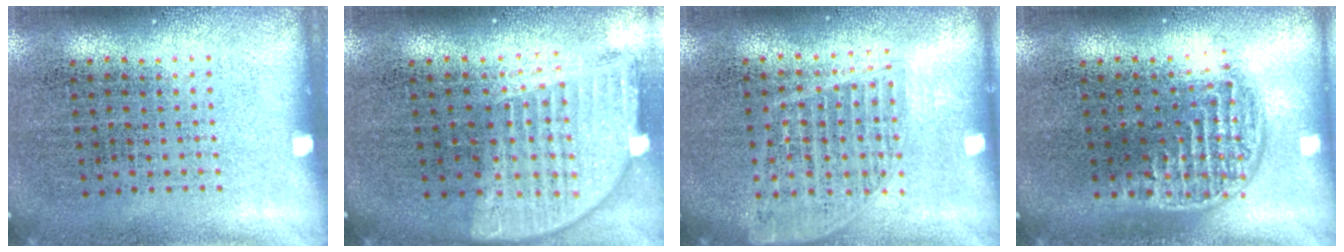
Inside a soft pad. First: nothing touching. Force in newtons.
{"total": 2.0, "press": 1.6, "slide": 1.2}
{"total": 1.6, "press": 1.5, "slide": 0.7}
{"total": 1.2, "press": 1.0, "slide": 0.7}